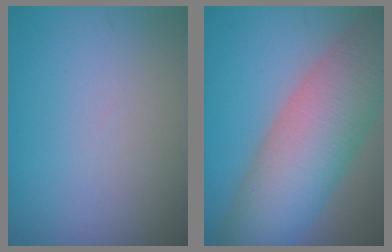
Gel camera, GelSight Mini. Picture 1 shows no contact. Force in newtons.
{"total": 11.3, "press": 11.3, "slide": 0.5}